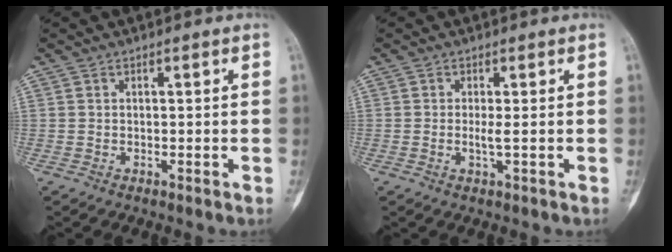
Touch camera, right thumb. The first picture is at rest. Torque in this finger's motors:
{"motor_torque": [-0.25, 0.06, 0.21, 0.32, 0.08]}